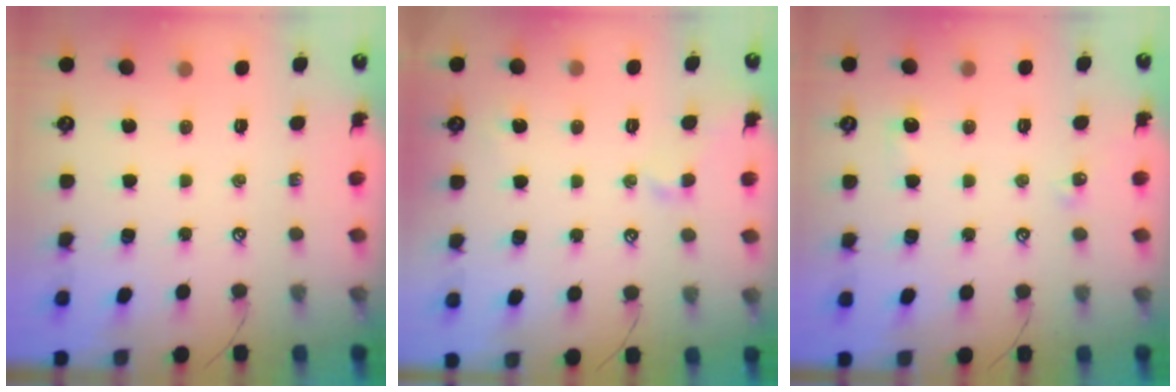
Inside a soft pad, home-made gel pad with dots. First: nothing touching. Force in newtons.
{"total": 1.0, "press": 0.9, "slide": 0.3}
{"total": 3.2, "press": 3.1, "slide": 0.5}